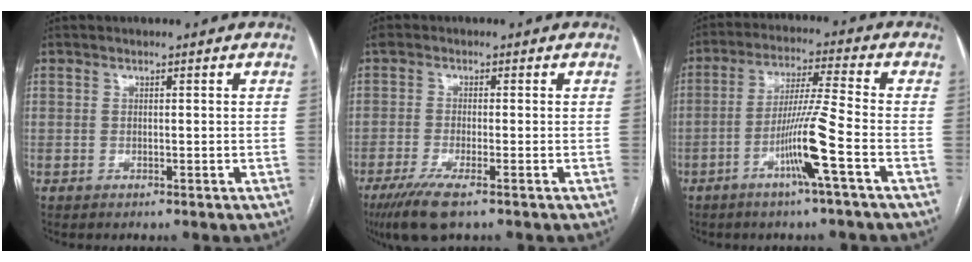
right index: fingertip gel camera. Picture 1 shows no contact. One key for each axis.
{"total": 6.5, "fx": -4.1, "fy": 1.1, "fz": 5.0, "tx": -0.096, "ty": -0.018, "tz": -0.072}
{"total": 9.4, "fx": -3.9, "fy": -1.5, "fz": 8.4, "tx": -0.164, "ty": -0.004, "tz": -0.078}